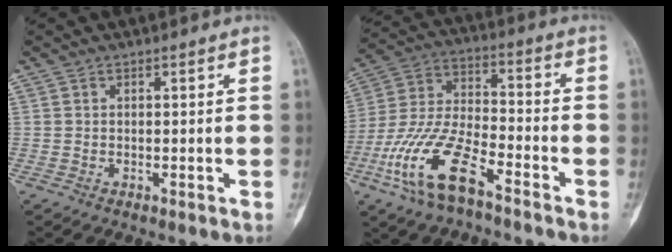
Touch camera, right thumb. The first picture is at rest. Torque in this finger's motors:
{"motor_torque": [0.59, 0.58, 0.56, -0.04, 0.19]}